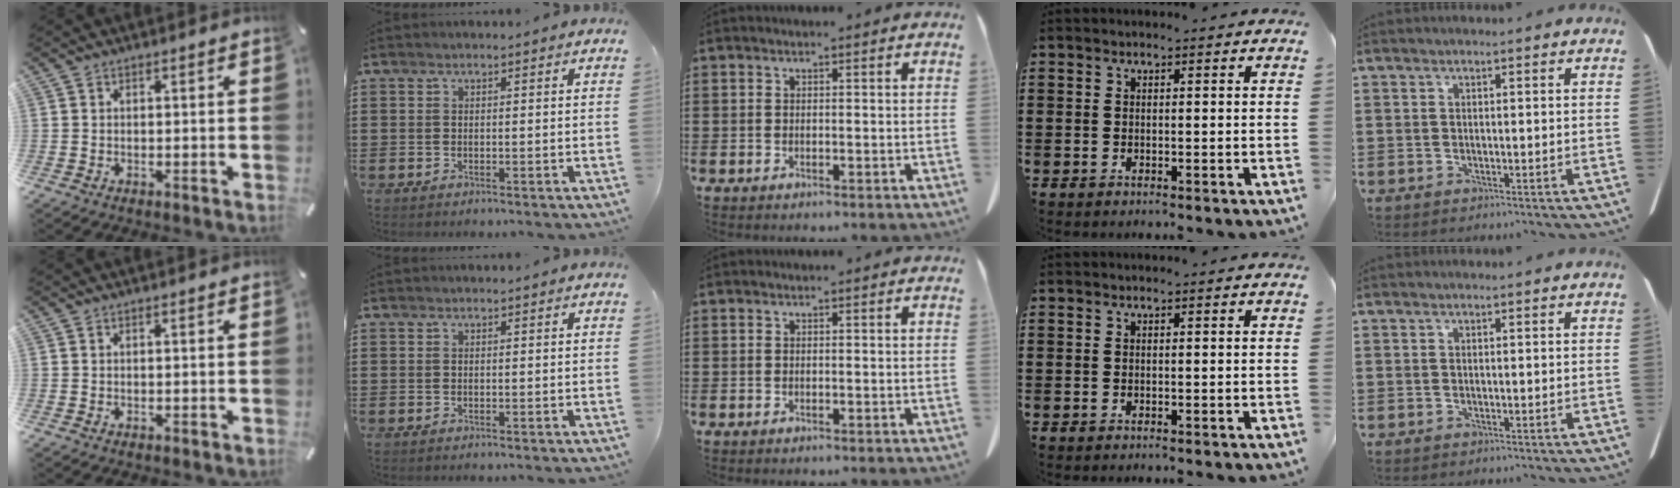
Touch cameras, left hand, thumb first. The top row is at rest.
{}